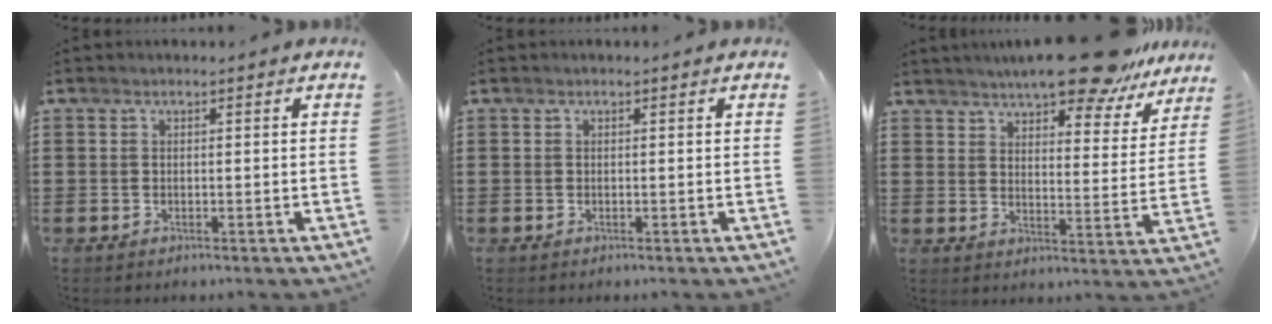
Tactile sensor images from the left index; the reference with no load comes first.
{"total": 0.0}
{"total": 10.9, "force": [9.7, 1.7, 4.7], "torque": [-0.083, -0.048, 0.173]}